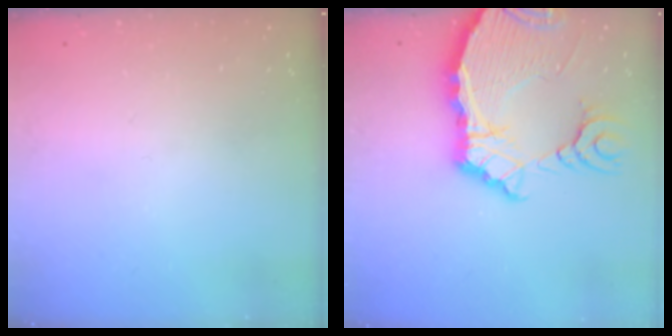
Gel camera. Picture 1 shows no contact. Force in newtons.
{"total": 13.5, "press": 13.4, "slide": 1.8}